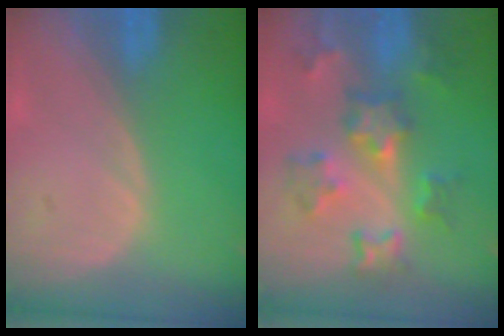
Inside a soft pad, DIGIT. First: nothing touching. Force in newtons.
{"total": 8.3, "press": 7.8, "slide": 2.9}